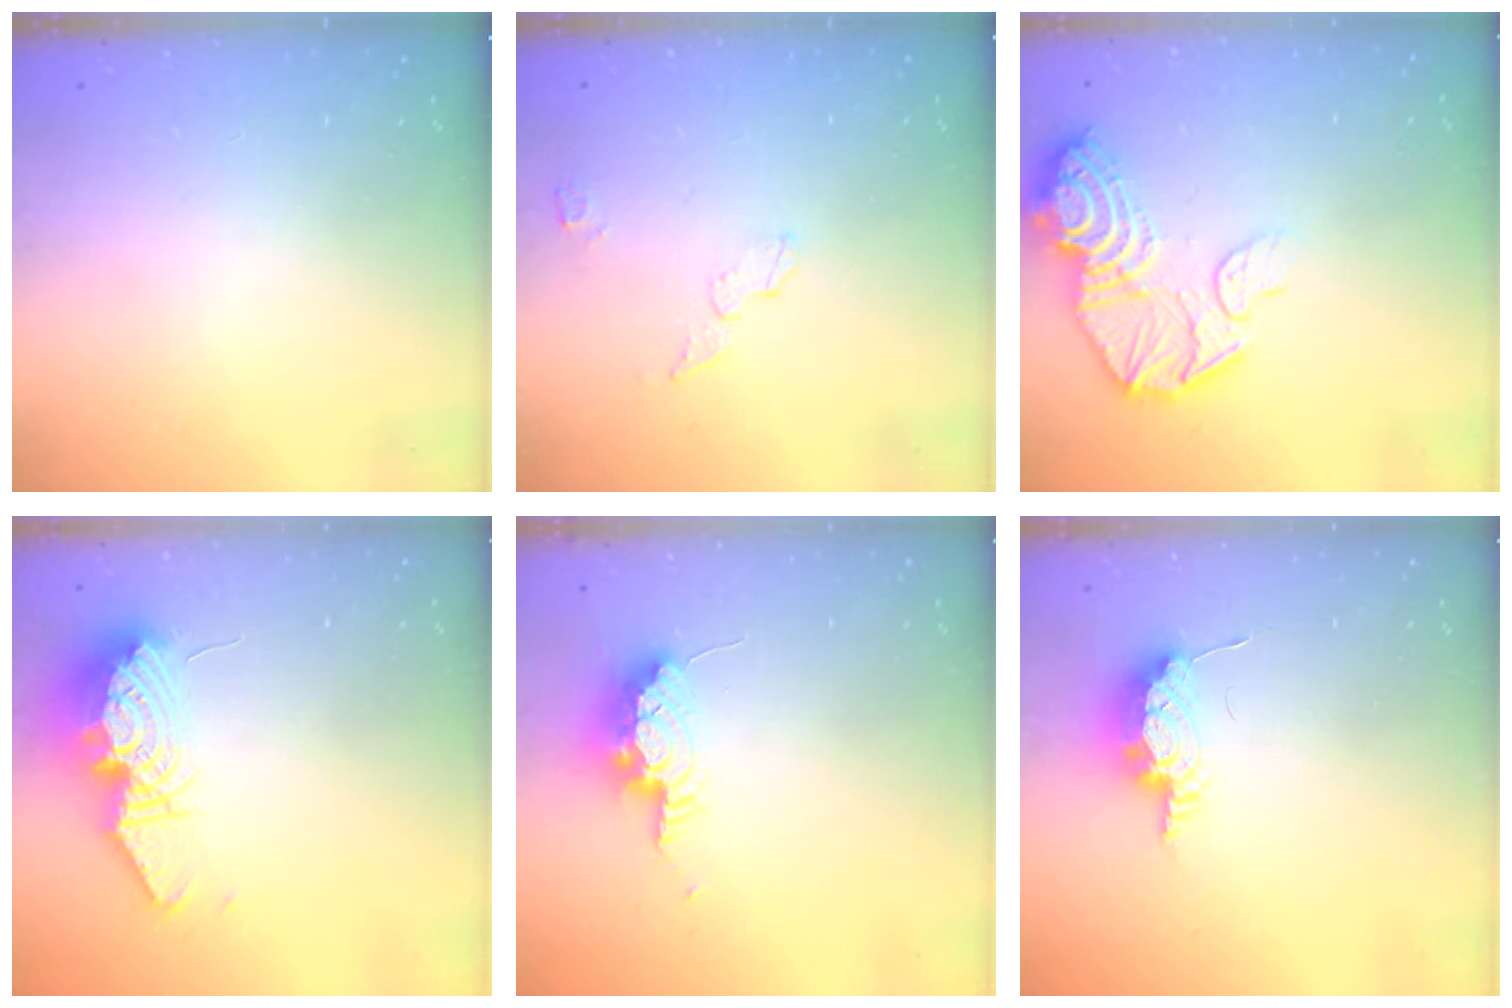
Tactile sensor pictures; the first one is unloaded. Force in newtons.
{"total": 4.1, "press": 4.0, "slide": 0.5}
{"total": 16.1, "press": 16.0, "slide": 1.4}
{"total": 13.5, "press": 13.4, "slide": 1.4}
{"total": 15.3, "press": 10.5, "slide": 11.1}
{"total": 9.5, "press": 8.5, "slide": 4.1}